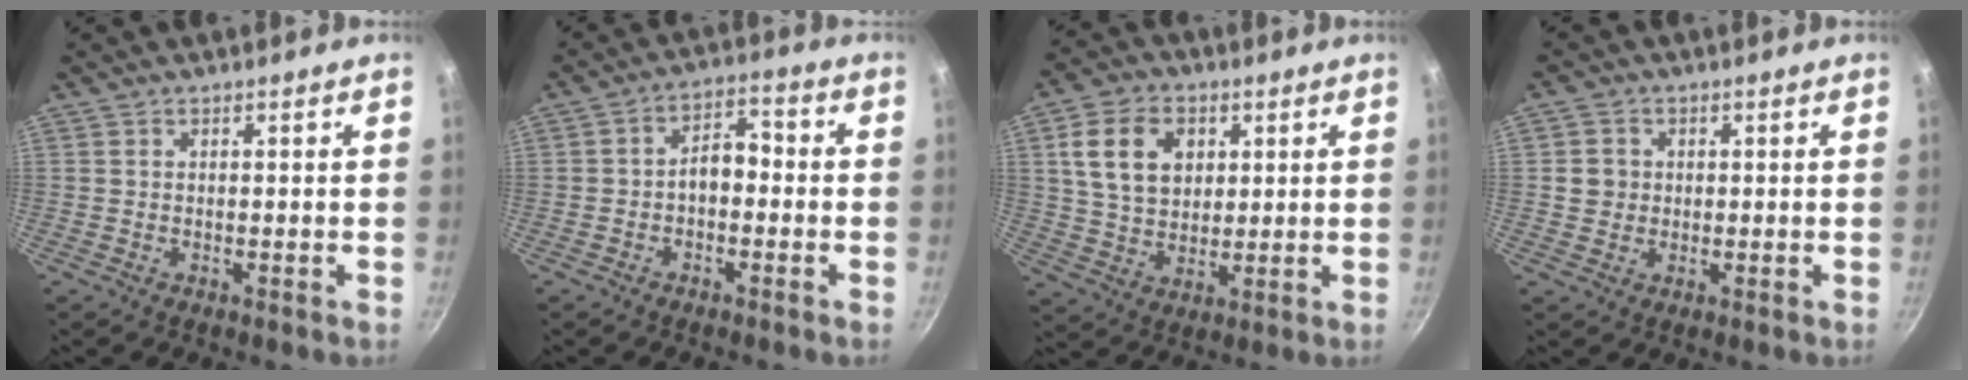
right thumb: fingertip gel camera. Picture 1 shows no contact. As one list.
[{"total": 5.6, "force": [-1.3, 3.5, 4.1], "torque": [-0.042, 0.030, -0.028]}, {"total": 12.0, "force": [3.4, 8.8, 7.5], "torque": [-0.112, -0.002, 0.061]}, {"total": 3.5, "force": [0.3, 3.4, 1.1], "torque": [-0.002, 0.006, 0.000]}]